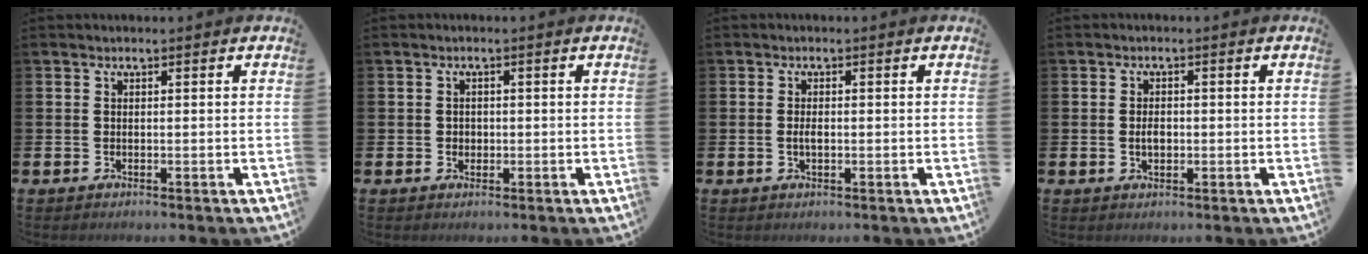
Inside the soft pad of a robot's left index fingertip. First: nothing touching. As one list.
[{"total": 1.1, "force": [0.2, 1.1, 0.4], "torque": [0.002, 0.004, -0.001]}, {"total": 1.4, "force": [-0.2, 0.6, 1.2], "torque": [-0.021, 0.001, -0.005]}, {"total": 2.1, "force": [-0.2, 1.5, 1.5], "torque": [-0.011, -0.002, -0.010]}]